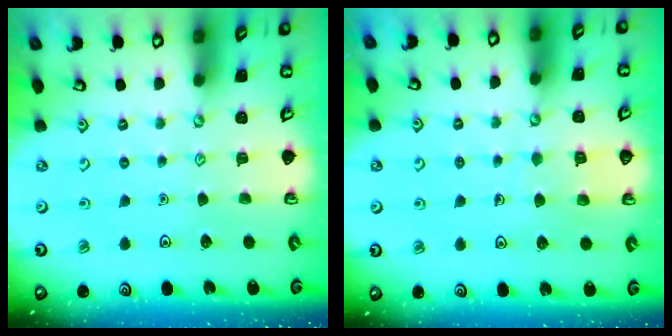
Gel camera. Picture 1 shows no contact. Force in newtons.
{"total": 5.6, "press": 5.6, "slide": 0.2}